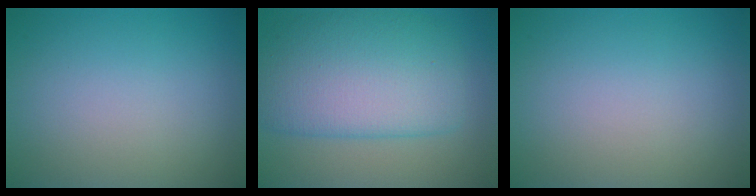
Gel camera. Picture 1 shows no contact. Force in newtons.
{"total": 7.9, "press": 7.9, "slide": 0.1}
{"total": 0.0}